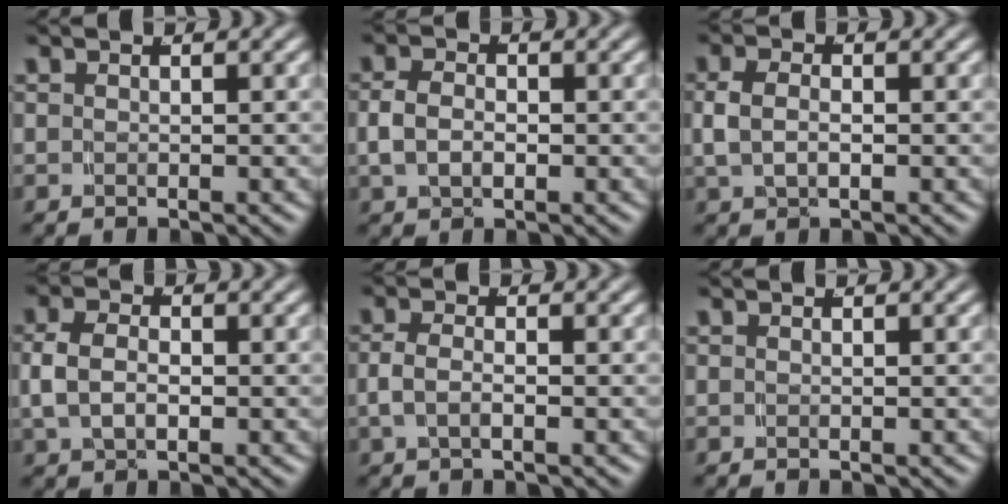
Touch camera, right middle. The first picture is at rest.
{"total": 2.9, "force": [-0.4, 2.0, 2.1], "torque": [-0.049, -0.002, -0.007]}
{"total": 3.0, "force": [-0.1, 1.9, 2.3], "torque": [-0.054, 0.000, -0.002]}
{"total": 3.6, "force": [-0.3, 2.5, 2.6], "torque": [-0.062, -0.001, -0.006]}
{"total": 2.3, "force": [-0.6, 1.2, 1.9], "torque": [-0.044, -0.002, -0.013]}
{"total": 0.0}